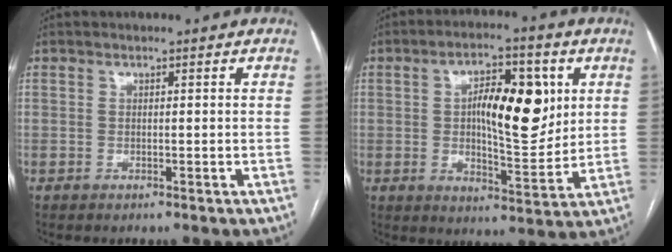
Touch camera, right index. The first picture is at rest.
{"total": 12.6, "force": [2.7, 4.4, 11.5], "torque": [-0.182, 0.014, 0.045]}